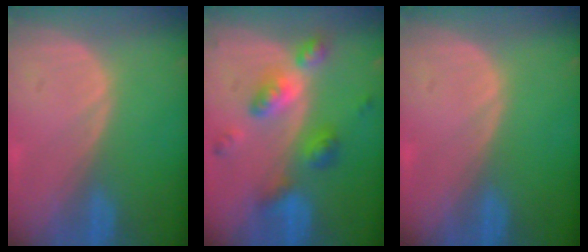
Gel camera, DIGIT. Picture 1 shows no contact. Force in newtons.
{"total": 7.2, "press": 7.2, "slide": 0.6}
{"total": 0.0}